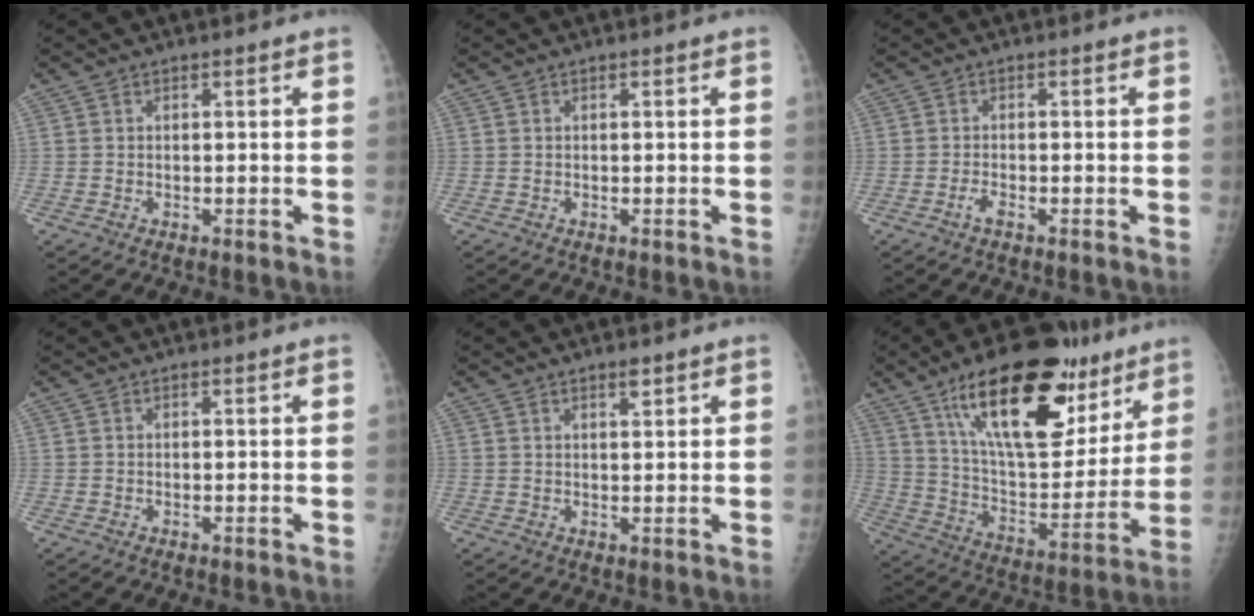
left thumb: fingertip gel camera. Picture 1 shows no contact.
{"total": 0.0}
{"total": 1.5, "force": [-0.9, 0.4, 1.0], "torque": [-0.025, 0.005, -0.019]}
{"total": 0.0}
{"total": 1.9, "force": [1.3, 0.6, 1.2], "torque": [-0.013, -0.009, 0.022]}
{"total": 27.7, "force": [16.0, 12.0, 19.2], "torque": [-0.262, -0.044, 0.265]}